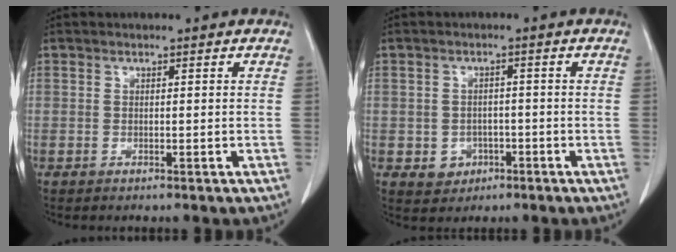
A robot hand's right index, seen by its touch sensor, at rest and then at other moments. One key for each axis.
{"total": 3.5, "fx": -1.2, "fy": 3.1, "fz": 1.0, "tx": -0.007, "ty": 0.007, "tz": -0.010}